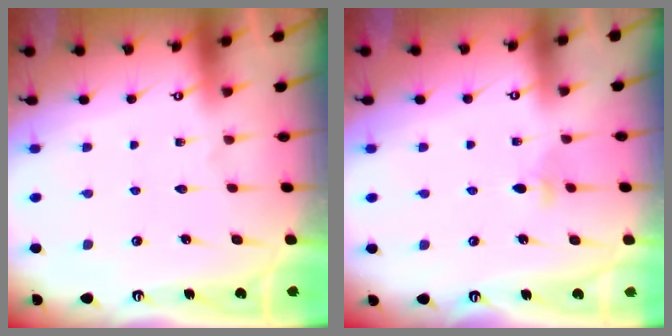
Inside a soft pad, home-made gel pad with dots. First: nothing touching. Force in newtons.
{"total": 3.4, "press": 3.3, "slide": 0.6}